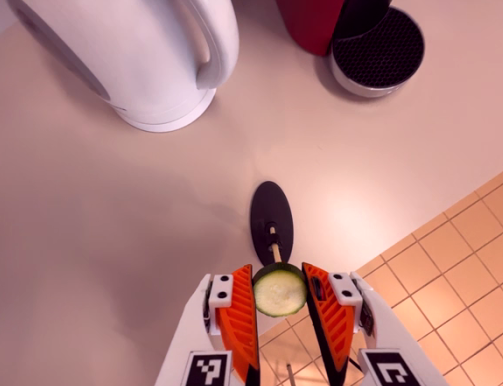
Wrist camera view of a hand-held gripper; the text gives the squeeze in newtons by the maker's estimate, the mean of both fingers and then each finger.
{"total": 9.4, "left": 9.3, "right": 9.5}